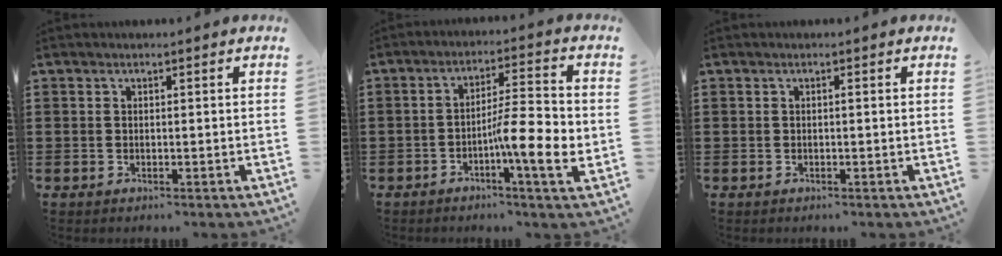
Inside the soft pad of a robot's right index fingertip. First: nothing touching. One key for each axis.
{"total": 9.8, "fx": -2.6, "fy": 1.6, "fz": 9.3, "tx": -0.153, "ty": -0.003, "tz": -0.047}
{"total": 0.0}